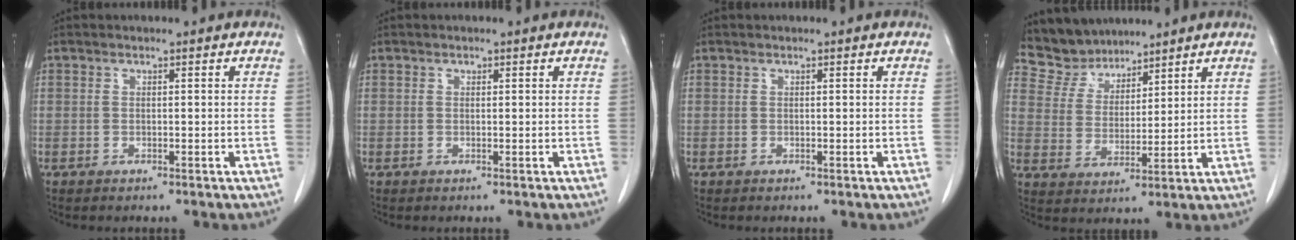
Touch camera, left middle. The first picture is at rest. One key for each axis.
{"total": 0.0}
{"total": 0.0}
{"total": 6.8, "fx": 6.3, "fy": 2.5, "fz": -0.3, "tx": -0.003, "ty": 0.010, "tz": 0.134}